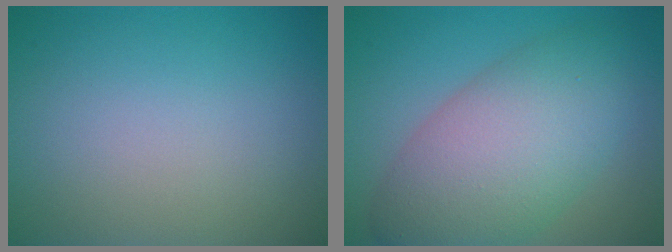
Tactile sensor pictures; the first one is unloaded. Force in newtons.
{"total": 9.1, "press": 9.1, "slide": 0.4}